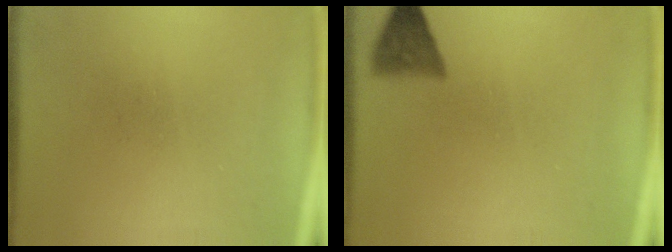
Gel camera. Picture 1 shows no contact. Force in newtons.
{"total": 3.5}